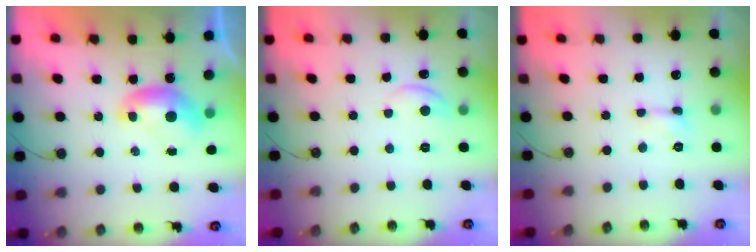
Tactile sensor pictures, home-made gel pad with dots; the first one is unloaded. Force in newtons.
{"total": 3.0, "press": 2.9, "slide": 0.4}
{"total": 0.9, "press": 0.8, "slide": 0.3}